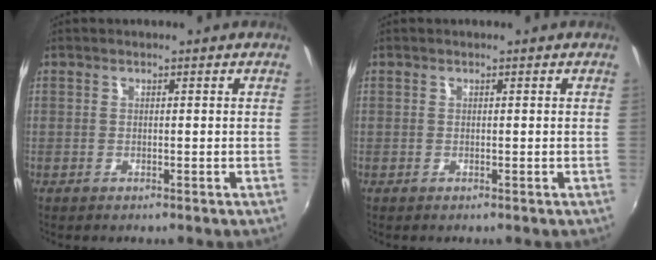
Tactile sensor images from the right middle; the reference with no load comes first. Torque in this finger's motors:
{"motor_torque": [-0.02, -0.01, 0.00, 0.00]}